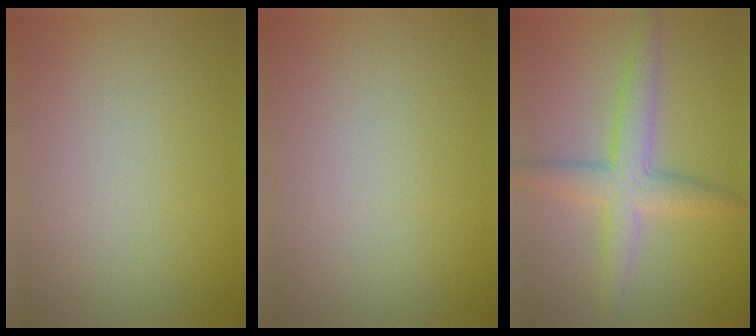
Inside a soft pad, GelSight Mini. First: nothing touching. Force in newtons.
{"total": 0.0}
{"total": 4.4, "press": 4.4, "slide": 0.1}